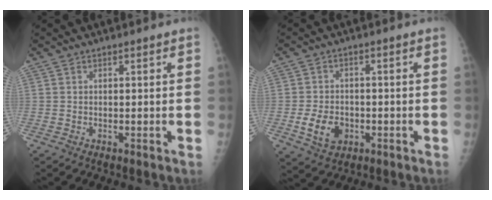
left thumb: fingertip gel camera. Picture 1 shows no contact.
{"total": 6.5, "force": [-1.9, 4.9, 3.9], "torque": [-0.057, 0.003, -0.026]}